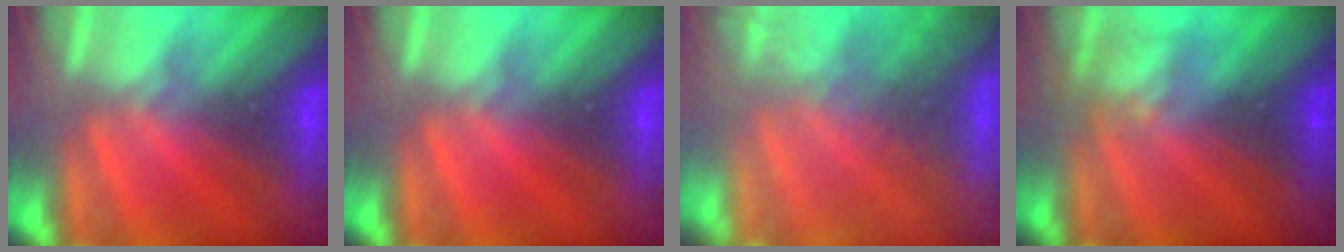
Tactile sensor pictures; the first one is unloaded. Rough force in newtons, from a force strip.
{"total": 0.0}
{"total": 9.6}
{"total": 2.4}